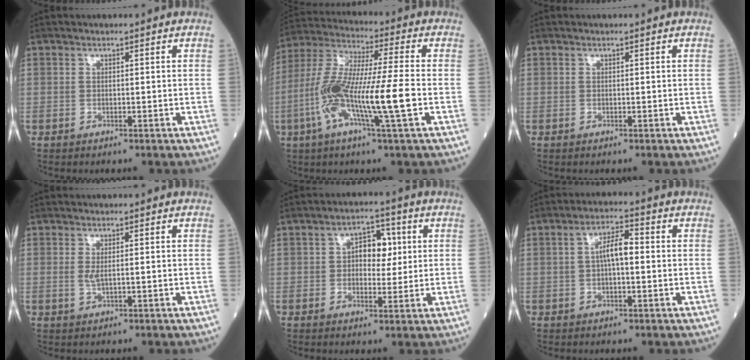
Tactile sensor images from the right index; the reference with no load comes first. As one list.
[{"total": 15.0, "force": [-3.8, 0.3, 14.5], "torque": [-0.297, -0.006, -0.081]}, {"total": 0.0}, {"total": 1.3, "force": [0.1, 0.3, 1.3], "torque": [-0.033, -0.003, 0.005]}, {"total": 5.7, "force": [1.1, 3.2, 4.6], "torque": [-0.066, 0.017, 0.015]}, {"total": 4.8, "force": [0.2, 1.4, 4.6], "torque": [-0.085, 0.016, 0.000]}]